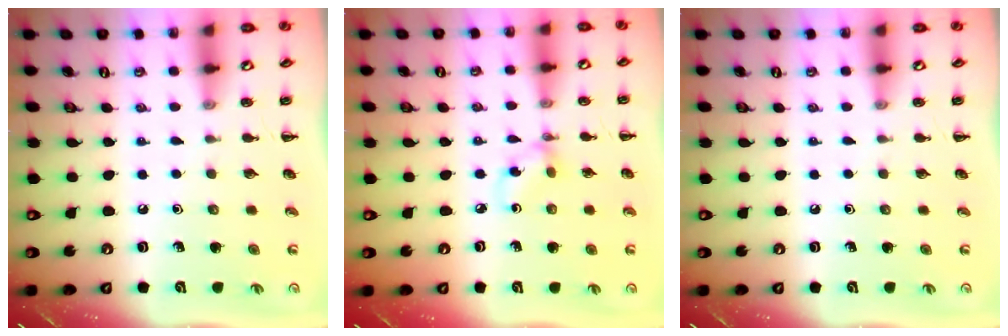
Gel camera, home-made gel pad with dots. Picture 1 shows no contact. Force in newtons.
{"total": 2.9, "press": 2.9, "slide": 0.3}
{"total": 0.0}